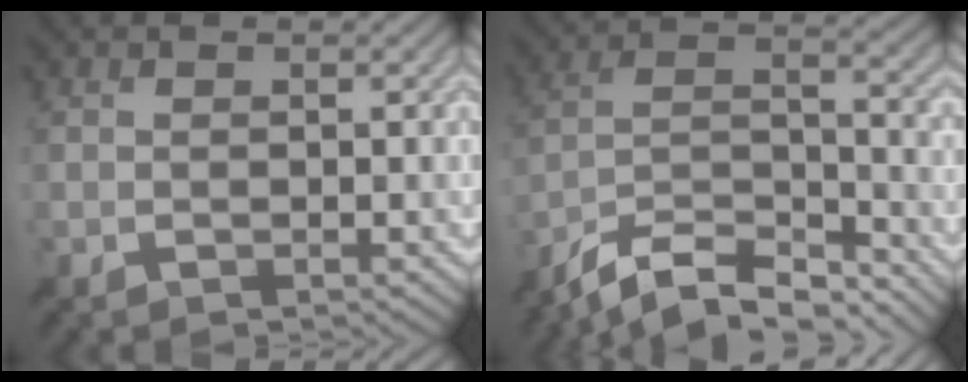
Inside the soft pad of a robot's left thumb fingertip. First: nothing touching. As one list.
[{"total": 11.8, "force": [-10.0, 2.8, 5.6], "torque": [-0.114, 0.006, -0.184]}]